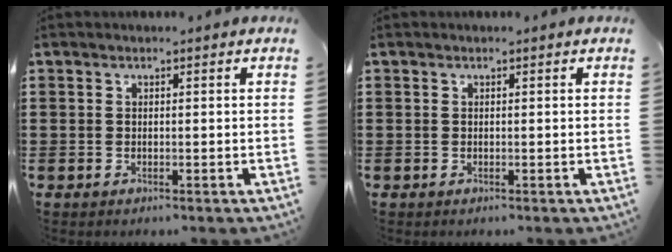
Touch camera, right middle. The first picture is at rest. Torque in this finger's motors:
{"motor_torque": [-0.04, 0.03, 0.00, 0.00]}